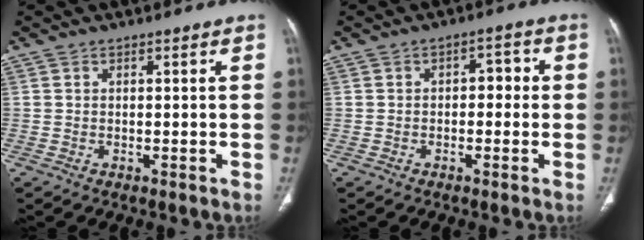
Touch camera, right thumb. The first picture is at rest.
{"total": 3.7, "force": [-0.2, 2.4, 2.9], "torque": [-0.013, 0.018, -0.012]}